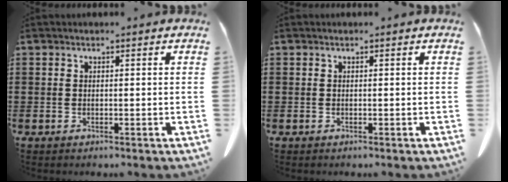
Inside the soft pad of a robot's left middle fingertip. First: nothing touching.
{"total": 0.0}